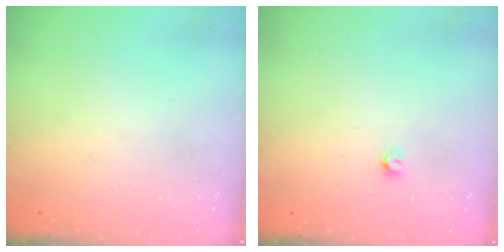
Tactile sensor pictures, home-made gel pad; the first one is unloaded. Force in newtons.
{"total": 3.2, "press": 3.2, "slide": 0.3}